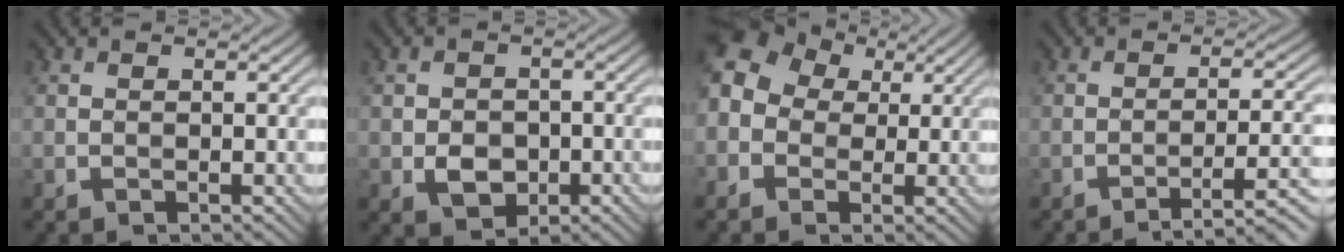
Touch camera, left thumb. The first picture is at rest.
{"total": 3.8, "force": [-1.2, 2.8, 2.2], "torque": [-0.040, -0.008, -0.023]}
{"total": 10.6, "force": [0.5, 8.8, 5.8], "torque": [-0.161, 0.010, -0.021]}
{"total": 7.2, "force": [-4.2, 1.4, 5.7], "torque": [-0.089, 0.007, -0.062]}